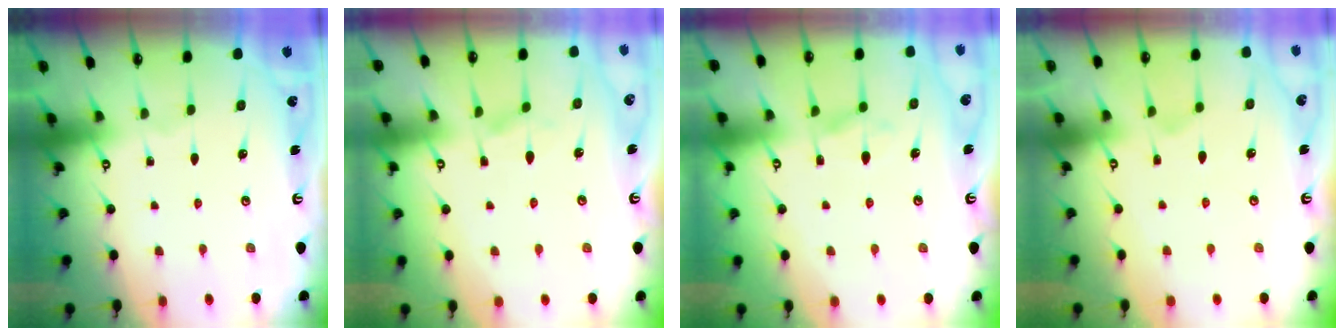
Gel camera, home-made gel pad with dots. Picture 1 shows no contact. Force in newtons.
{"total": 1.6, "press": 1.3, "slide": 0.9}
{"total": 1.5, "press": 0.2, "slide": 1.5}
{"total": 2.2, "press": 1.9, "slide": 1.1}